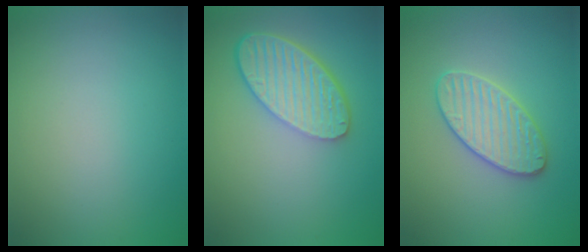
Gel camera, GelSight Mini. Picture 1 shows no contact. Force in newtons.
{"total": 5.8, "press": 4.5, "slide": 3.7}
{"total": 3.5, "press": 3.5, "slide": 0.6}